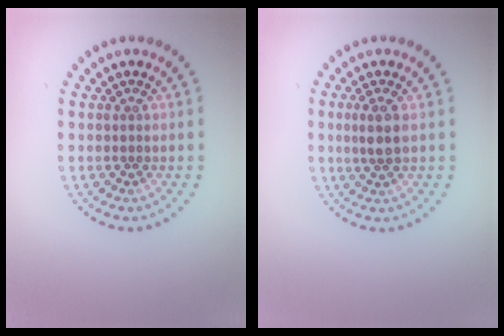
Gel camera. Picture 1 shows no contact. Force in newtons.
{"total": 2.1, "press": 1.9, "slide": 0.9}